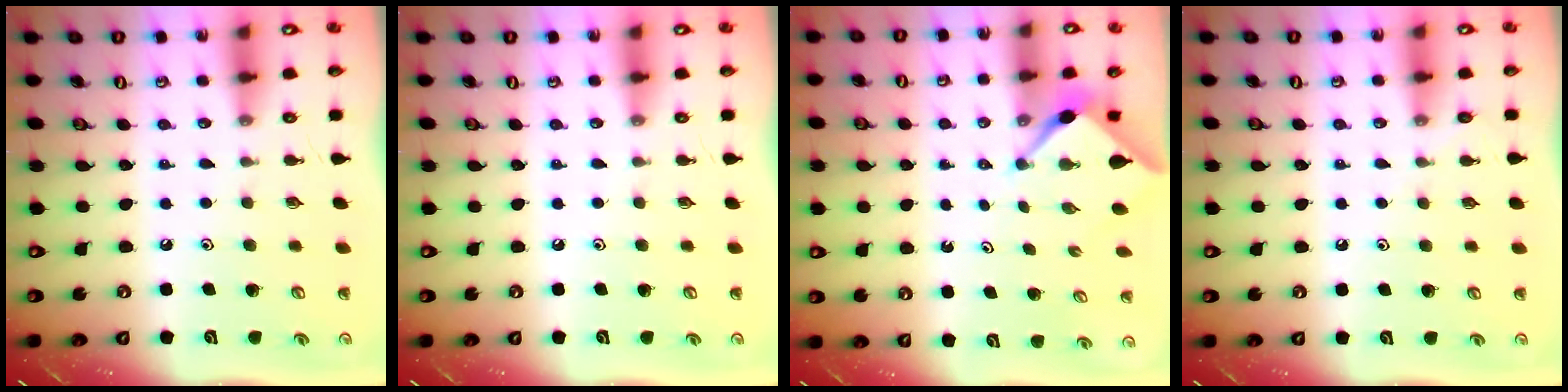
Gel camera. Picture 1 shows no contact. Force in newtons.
{"total": 0.0}
{"total": 2.3, "press": 2.3, "slide": 0.3}
{"total": 2.8, "press": 2.8, "slide": 0.3}